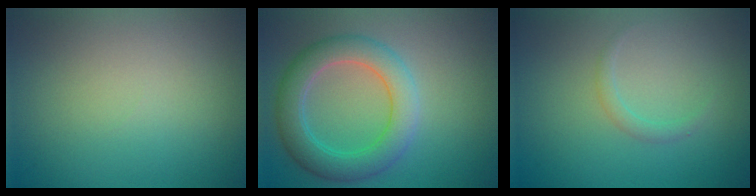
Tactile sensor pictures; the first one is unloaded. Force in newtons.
{"total": 5.2, "press": 5.2, "slide": 0.1}
{"total": 1.0, "press": 1.0, "slide": 0.1}